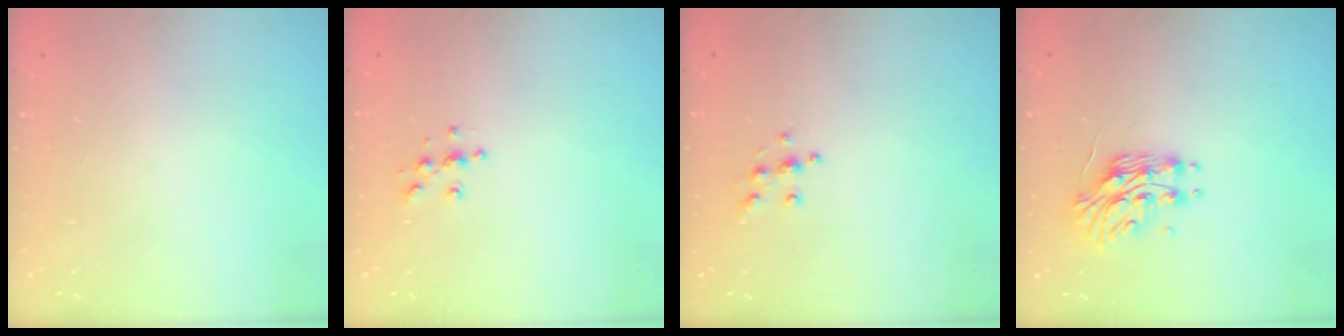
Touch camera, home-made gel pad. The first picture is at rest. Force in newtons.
{"total": 5.0, "press": 5.0, "slide": 0.4}
{"total": 5.9, "press": 5.9, "slide": 0.5}
{"total": 11.0, "press": 11.0, "slide": 0.9}